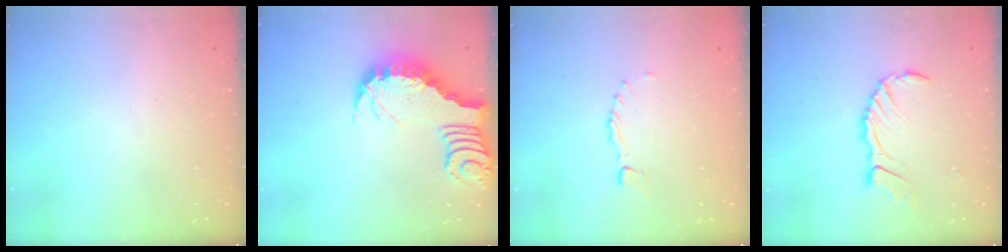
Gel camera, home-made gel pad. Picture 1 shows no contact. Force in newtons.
{"total": 3.4, "press": 3.3, "slide": 0.5}
{"total": 0.0}
{"total": 8.7, "press": 8.6, "slide": 1.2}